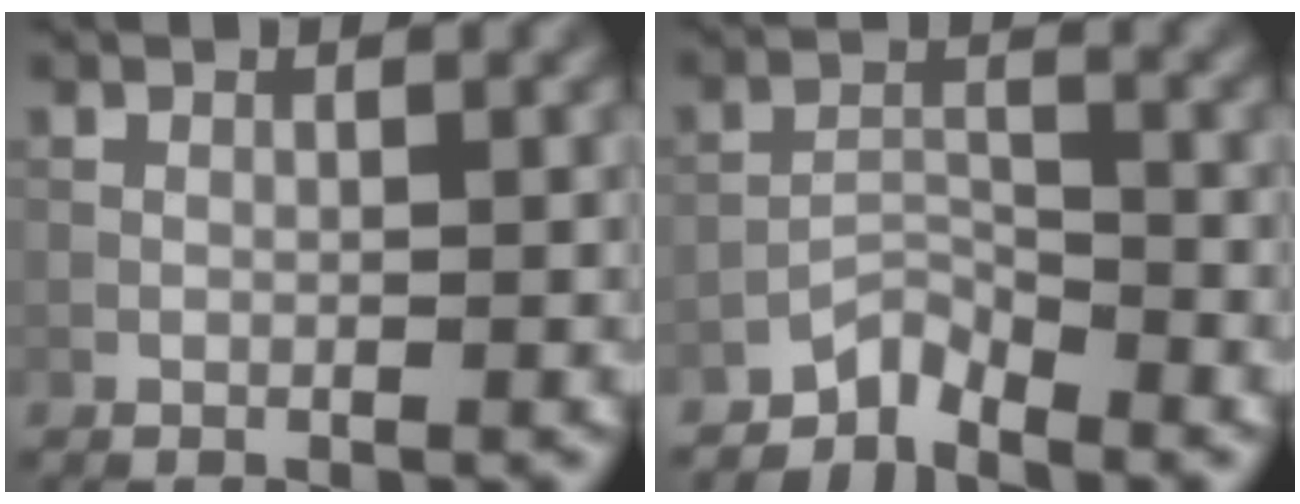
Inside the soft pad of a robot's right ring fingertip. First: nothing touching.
{"total": 2.6, "force": [-2.5, 0.5, 0.5], "torque": [-0.003, 0.009, -0.053]}